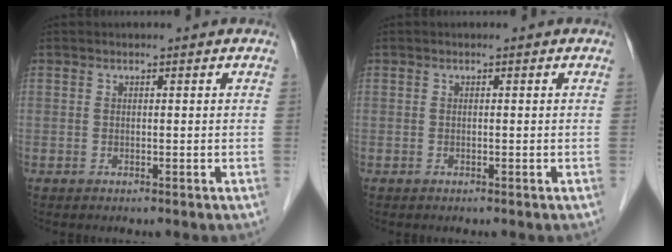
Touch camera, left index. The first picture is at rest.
{"total": 0.0}